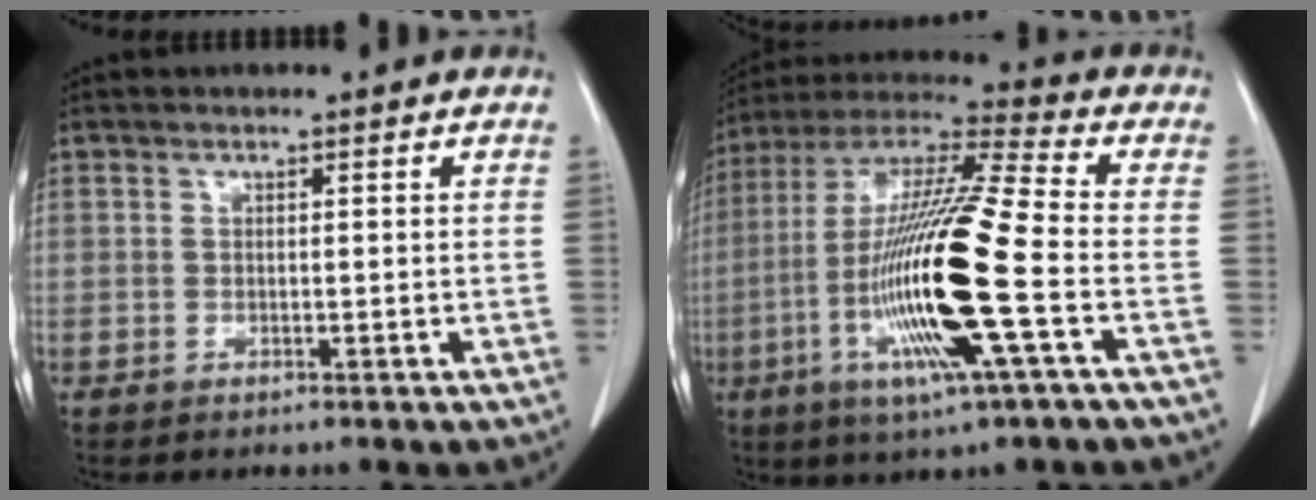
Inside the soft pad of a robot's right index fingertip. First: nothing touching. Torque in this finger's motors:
{"motor_torque": [2.14, 0.00, 1.05, 0.21]}